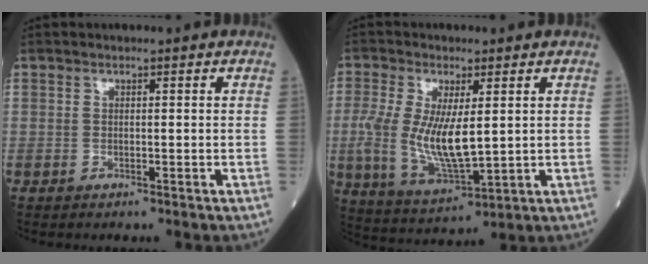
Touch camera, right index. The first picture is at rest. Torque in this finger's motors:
{"motor_torque": [0.87, 0.41, 0.35, 0.21]}